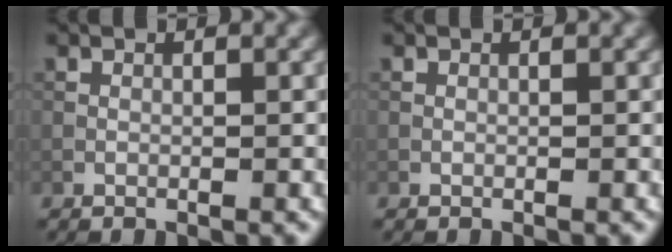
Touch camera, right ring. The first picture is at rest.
{"total": 0.0}